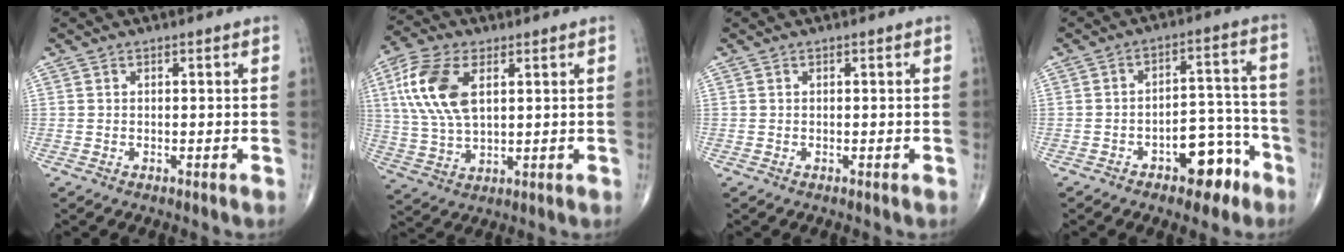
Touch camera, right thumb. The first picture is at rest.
{"total": 13.8, "force": [4.0, 7.3, 11.0], "torque": [-0.237, -0.002, 0.081]}
{"total": 0.0}
{"total": 9.9, "force": [-5.4, 5.3, 6.4], "torque": [-0.056, 0.057, -0.072]}